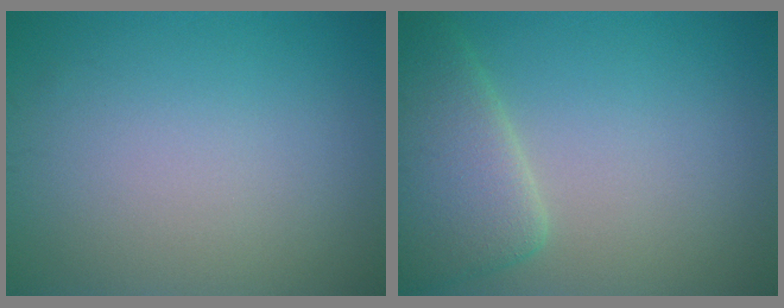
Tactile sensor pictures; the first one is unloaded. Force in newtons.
{"total": 4.9, "press": 4.9, "slide": 0.4}